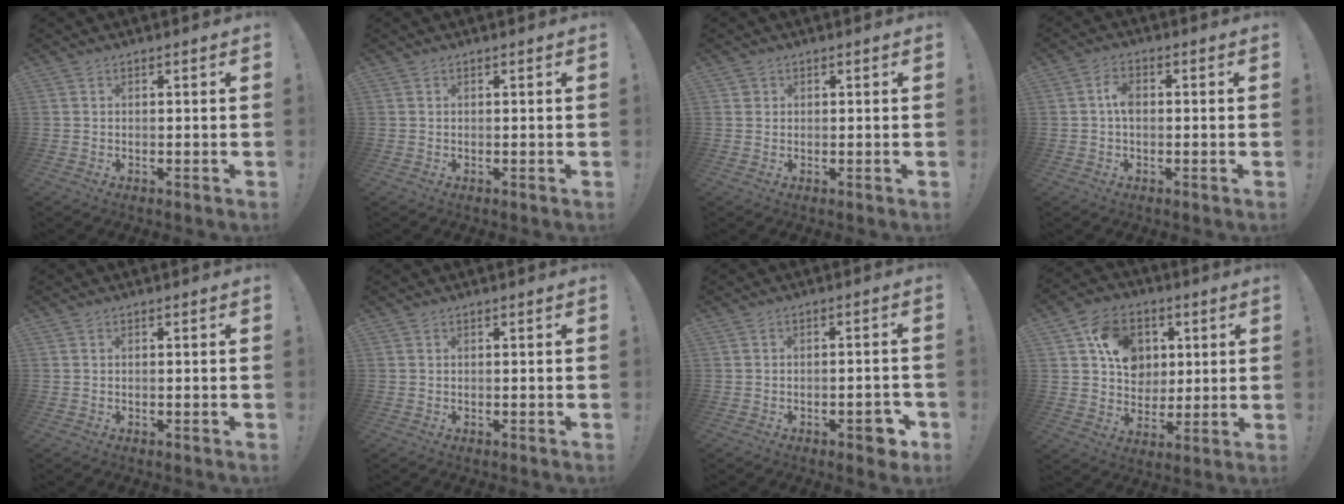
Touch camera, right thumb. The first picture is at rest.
{"total": 0.0}
{"total": 1.3, "force": [0.7, 1.1, 0.2], "torque": [-0.004, 0.002, 0.013]}
{"total": 4.1, "force": [0.2, 2.6, 3.2], "torque": [-0.043, 0.004, 0.002]}
{"total": 0.0}
{"total": 0.0}
{"total": 5.6, "force": [-3.0, 2.3, 4.2], "torque": [-0.039, 0.010, -0.047]}
{"total": 14.3, "force": [4.8, 11.7, 6.7], "torque": [-0.092, -0.012, 0.099]}